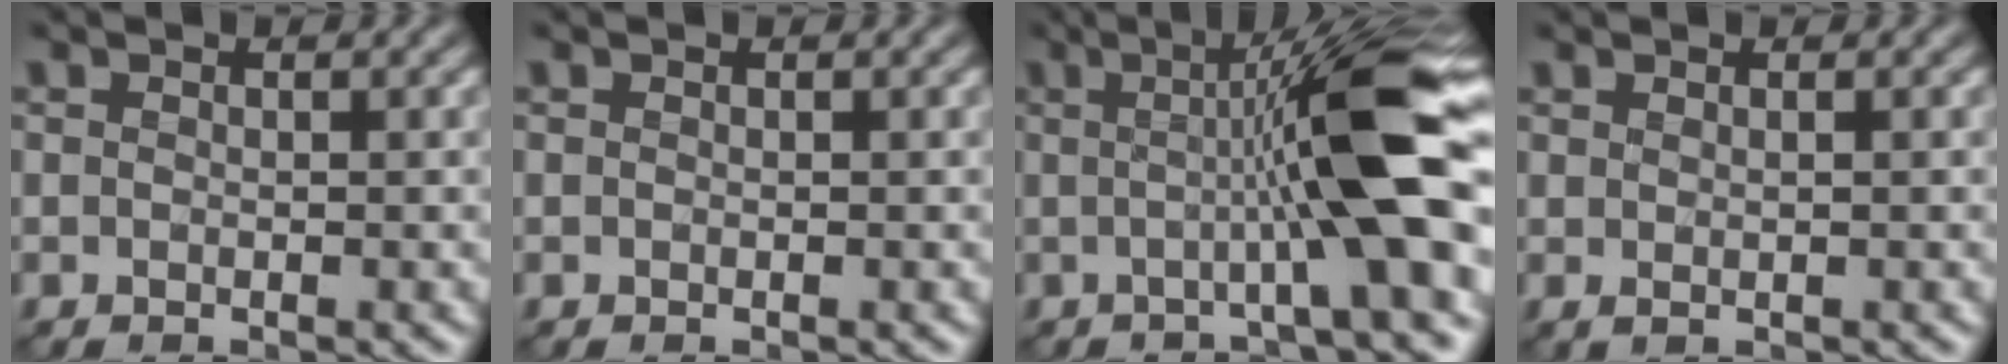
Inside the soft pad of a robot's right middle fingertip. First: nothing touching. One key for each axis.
{"total": 0.0}
{"total": 10.3, "fx": -0.1, "fy": 1.0, "fz": 10.2, "tx": -0.128, "ty": 0.011, "tz": -0.008}
{"total": 0.9, "fx": 0.8, "fy": -0.4, "fz": -0.1, "tx": 0.000, "ty": 0.006, "tz": 0.015}